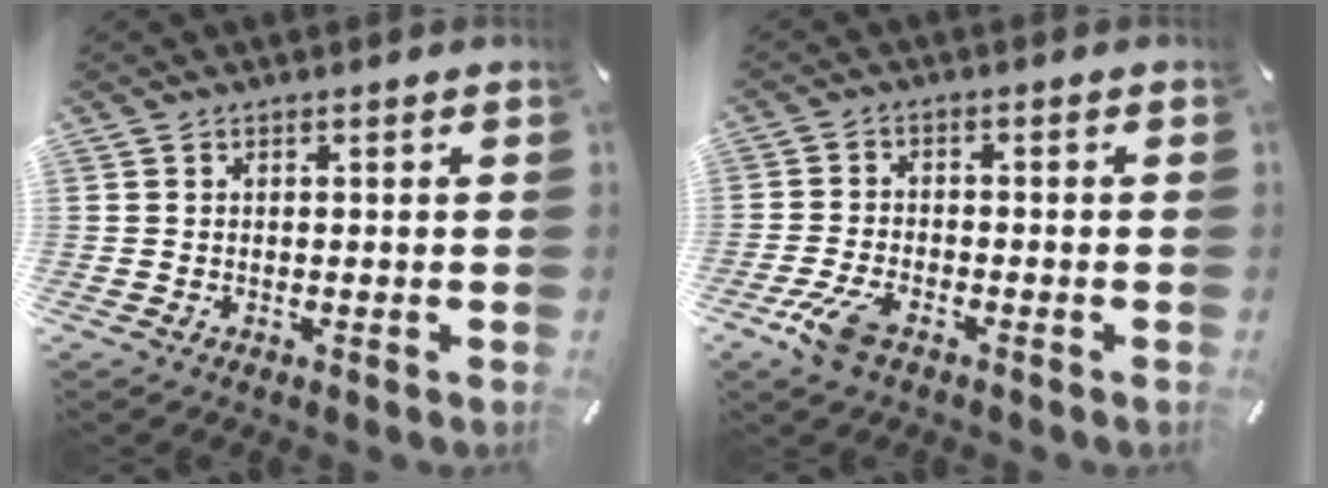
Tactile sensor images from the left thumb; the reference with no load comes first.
{"total": 6.3, "force": [-3.7, 2.5, 4.6], "torque": [-0.116, -0.001, -0.072]}